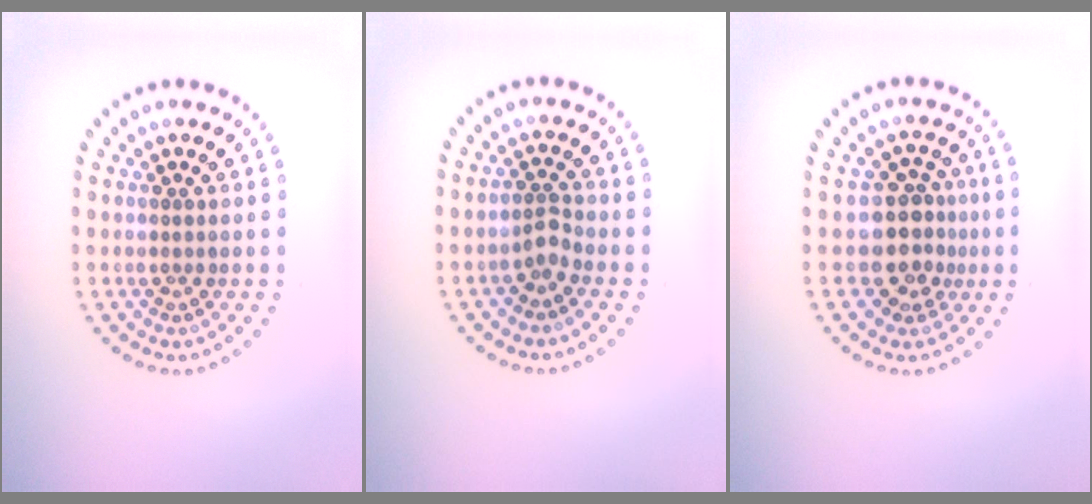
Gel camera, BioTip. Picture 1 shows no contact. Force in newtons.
{"total": 1.3, "press": 1.1, "slide": 0.8}
{"total": 3.8, "press": 3.2, "slide": 2.1}